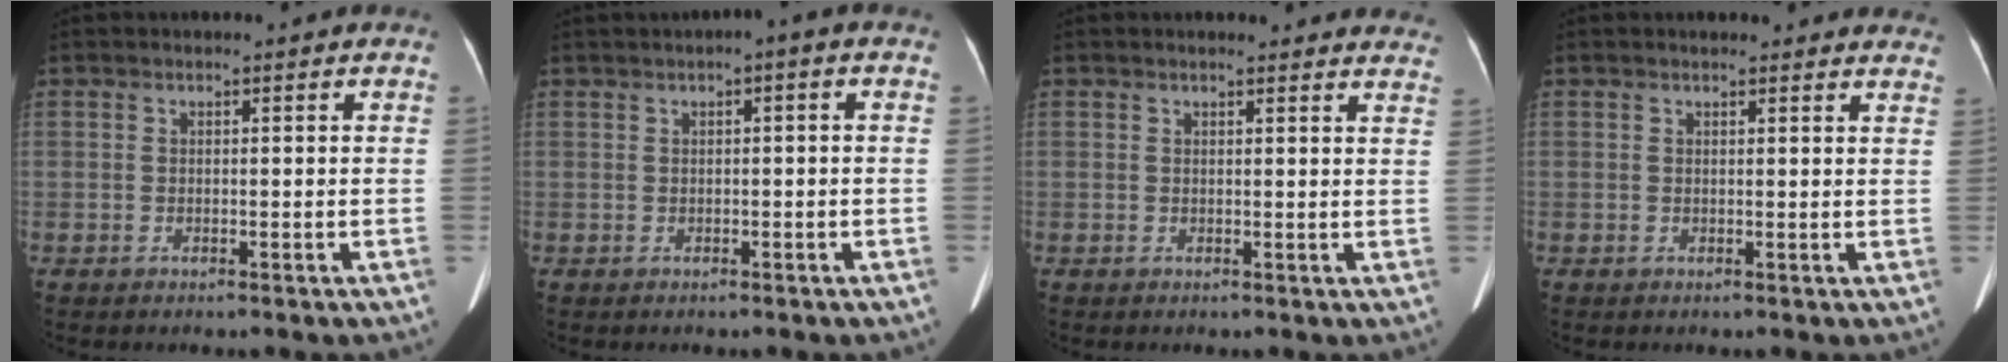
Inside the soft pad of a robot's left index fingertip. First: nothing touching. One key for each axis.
{"total": 1.8, "fx": 0.4, "fy": 0.2, "fz": 1.7, "tx": -0.025, "ty": 0.014, "tz": 0.006}
{"total": 11.4, "fx": 10.8, "fy": 2.5, "fz": 2.8, "tx": 0.001, "ty": 0.000, "tz": 0.096}
{"total": 8.4, "fx": 7.7, "fy": 2.5, "fz": 2.1, "tx": 0.003, "ty": 0.009, "tz": 0.067}